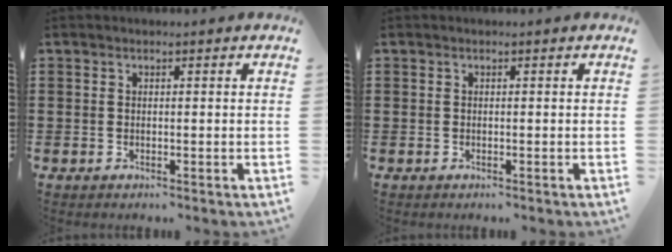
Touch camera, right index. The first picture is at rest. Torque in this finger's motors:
{"motor_torque": [0.05, 0.16, 0.00, 0.00]}